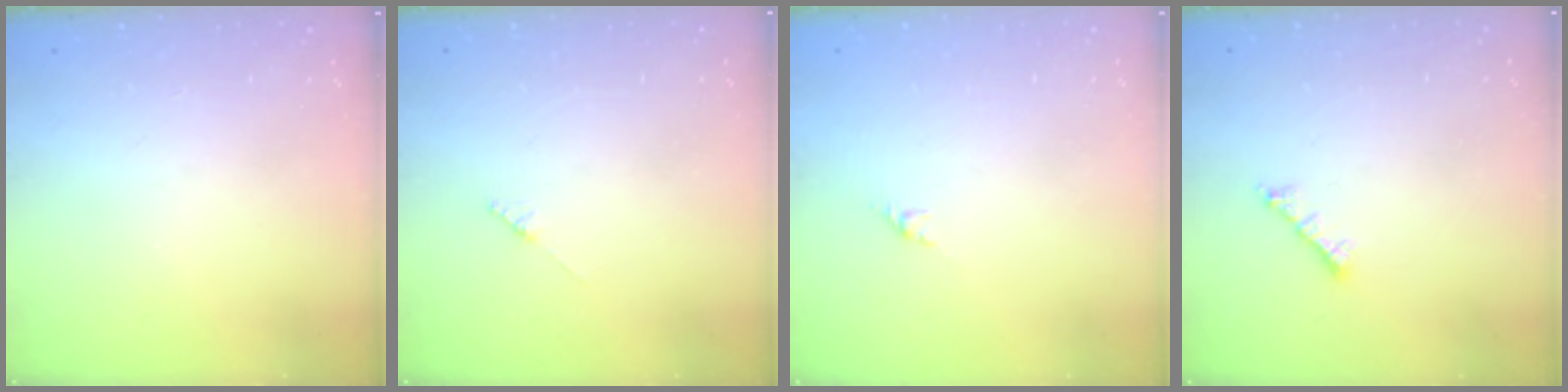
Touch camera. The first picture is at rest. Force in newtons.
{"total": 1.8, "press": 1.7, "slide": 0.3}
{"total": 1.6, "press": 1.5, "slide": 0.7}
{"total": 1.8, "press": 1.7, "slide": 0.6}